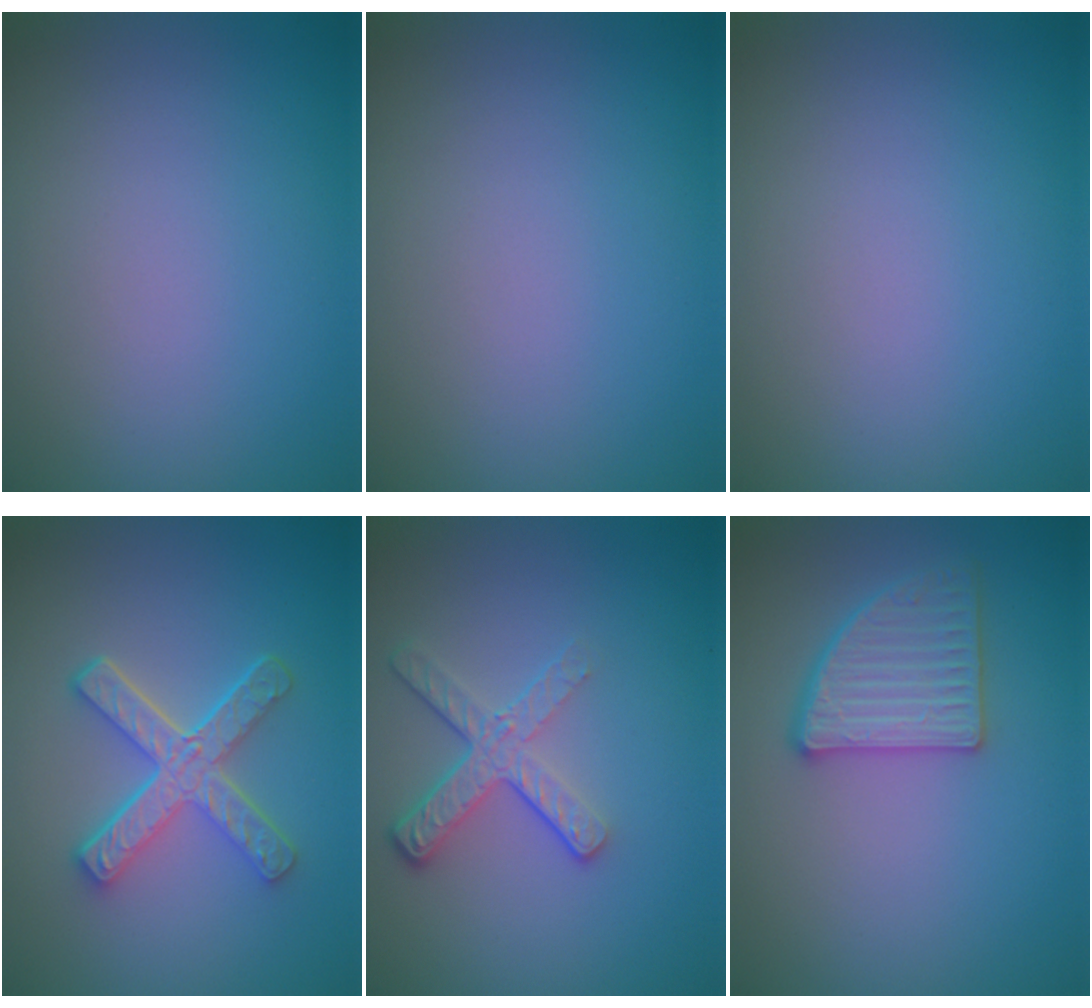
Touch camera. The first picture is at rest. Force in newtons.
{"total": 0.0}
{"total": 0.0}
{"total": 5.1, "press": 3.7, "slide": 3.4}
{"total": 3.7, "press": 2.7, "slide": 2.5}
{"total": 3.5, "press": 3.3, "slide": 1.1}